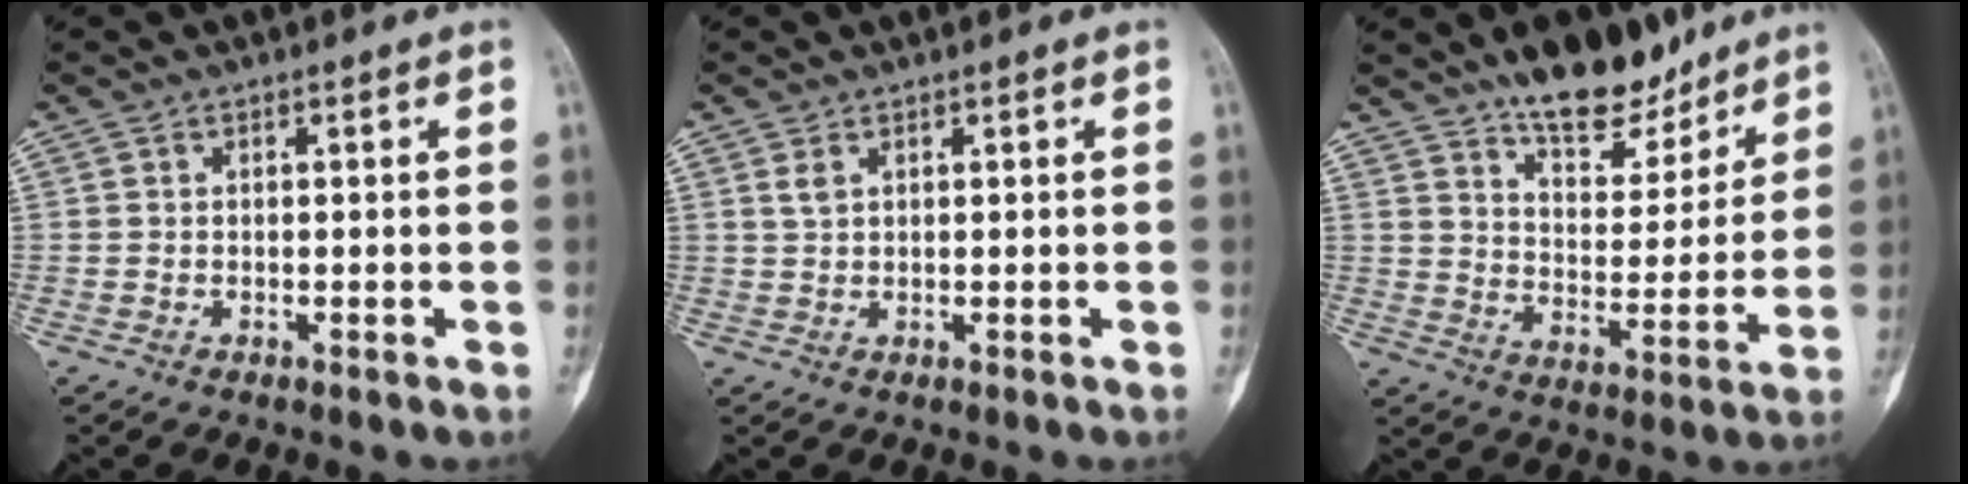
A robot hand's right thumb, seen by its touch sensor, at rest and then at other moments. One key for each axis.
{"total": 1.7, "fx": 0.9, "fy": 0.9, "fz": 1.1, "tx": -0.022, "ty": 0.002, "tz": 0.023}
{"total": 13.7, "fx": 10.7, "fy": 5.6, "fz": 6.5, "tx": -0.057, "ty": -0.076, "tz": 0.174}